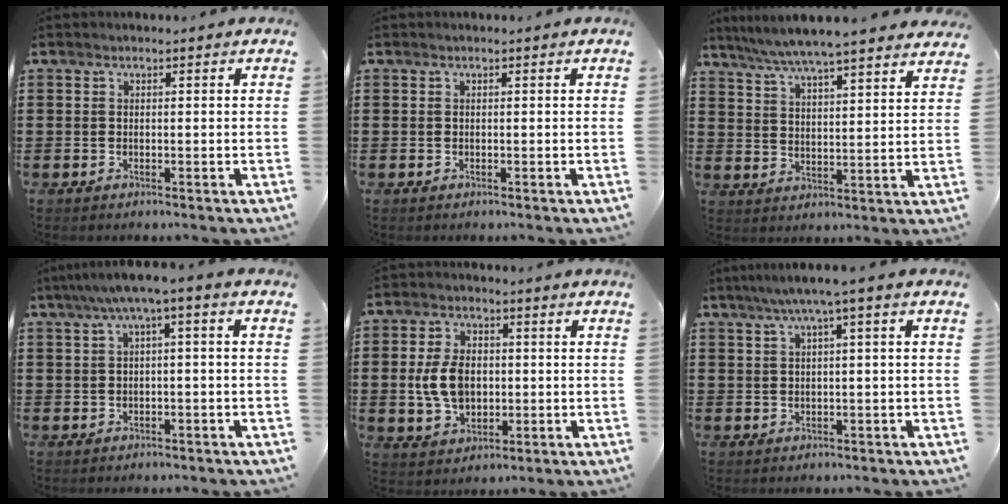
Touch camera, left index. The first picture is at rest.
{"total": 0.0}
{"total": 5.9, "force": [5.6, -0.3, 2.0], "torque": [-0.060, -0.027, 0.098]}
{"total": 3.2, "force": [-0.6, 0.3, 3.1], "torque": [-0.057, 0.002, -0.017]}
{"total": 7.5, "force": [-0.1, 5.1, 5.6], "torque": [-0.129, 0.005, -0.010]}
{"total": 3.0, "force": [0.7, -0.3, 2.9], "torque": [-0.055, -0.002, 0.007]}